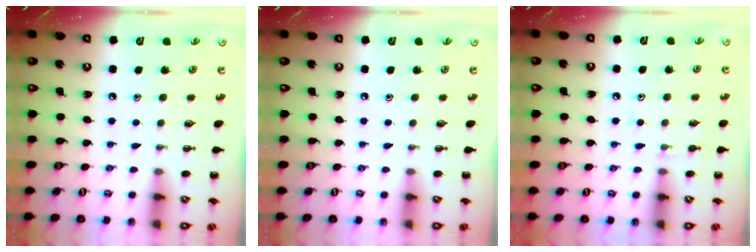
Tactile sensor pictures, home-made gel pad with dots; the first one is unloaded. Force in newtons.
{"total": 0.0}
{"total": 5.7, "press": 5.4, "slide": 1.7}